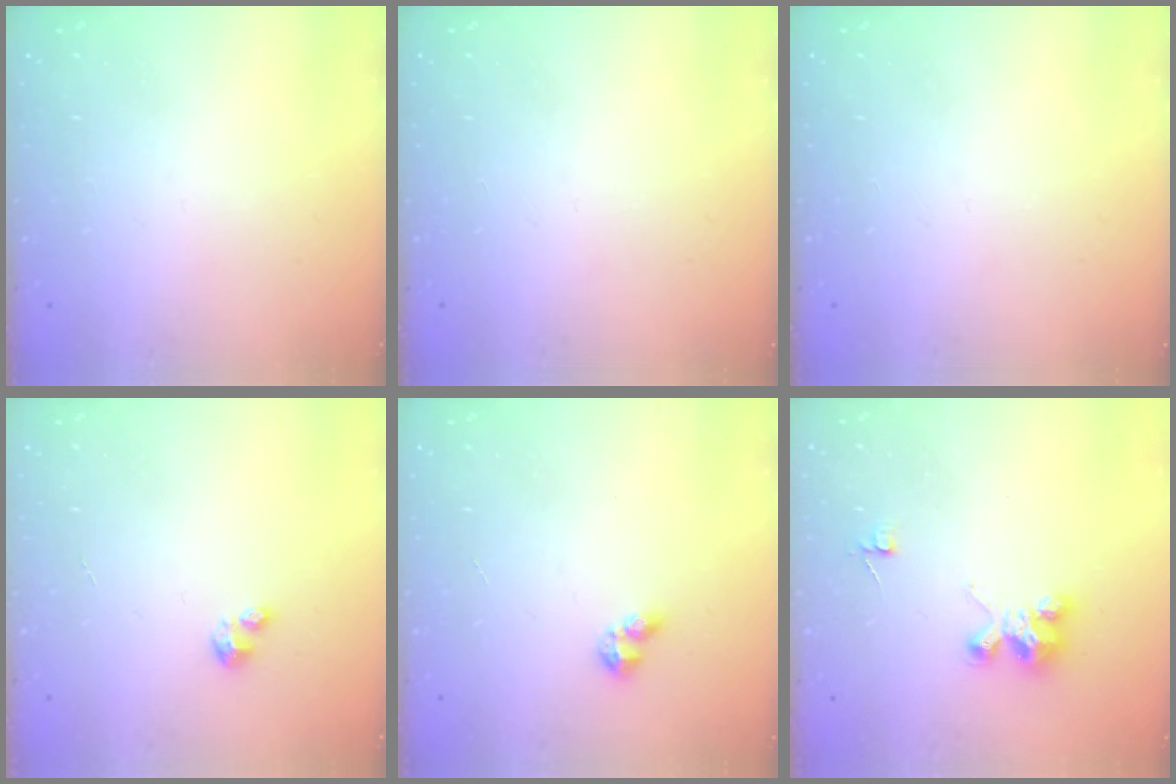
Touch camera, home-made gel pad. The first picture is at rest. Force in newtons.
{"total": 0.0}
{"total": 0.0}
{"total": 2.0, "press": 2.0, "slide": 0.2}
{"total": 3.4, "press": 3.4, "slide": 0.5}
{"total": 4.1, "press": 4.1, "slide": 0.2}